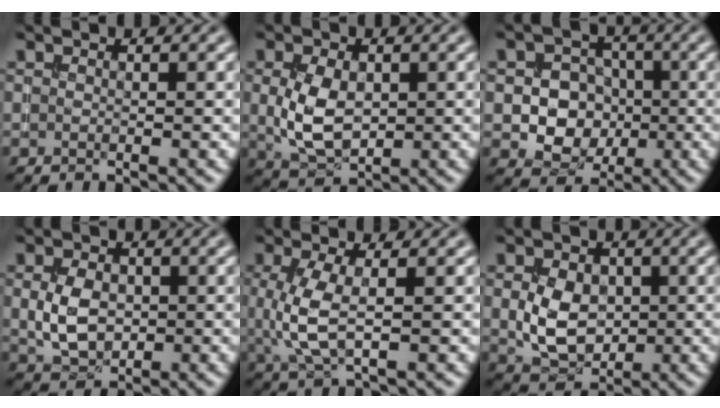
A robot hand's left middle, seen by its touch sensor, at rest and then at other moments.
{"total": 5.0, "force": [0.1, 3.3, 3.7], "torque": [-0.082, -0.003, 0.008]}
{"total": 6.2, "force": [-1.0, 5.4, 3.0], "torque": [-0.022, 0.001, -0.033]}
{"total": 4.3, "force": [0.0, 3.1, 2.9], "torque": [-0.065, -0.003, 0.001]}
{"total": 3.9, "force": [0.2, 1.4, 3.6], "torque": [-0.087, -0.004, 0.007]}
{"total": 5.2, "force": [0.1, 3.9, 3.5], "torque": [-0.072, -0.006, 0.005]}